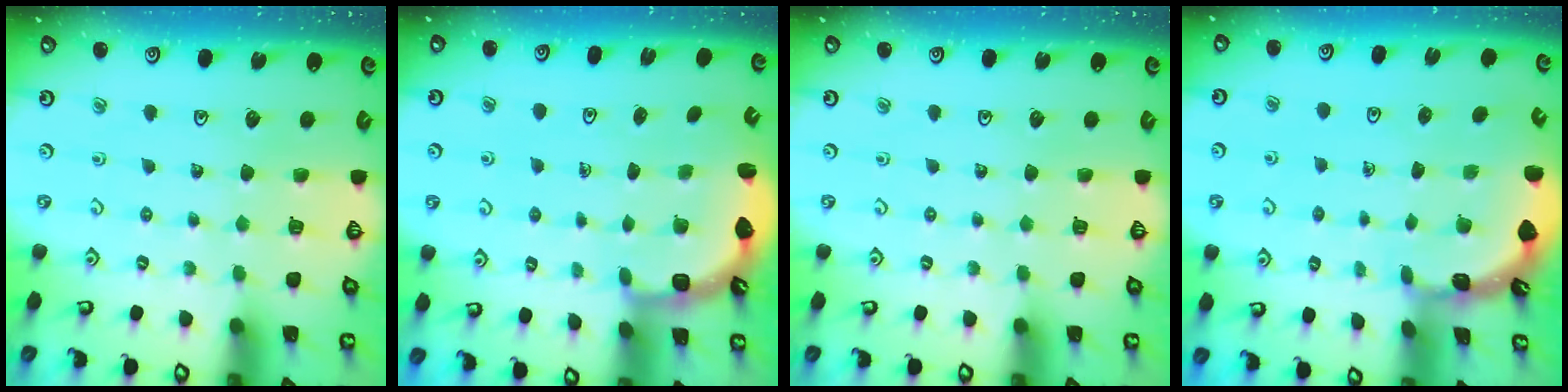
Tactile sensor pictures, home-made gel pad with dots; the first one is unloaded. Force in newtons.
{"total": 3.1, "press": 2.5, "slide": 1.8}
{"total": 0.0}
{"total": 1.6, "press": 1.6, "slide": 0.1}